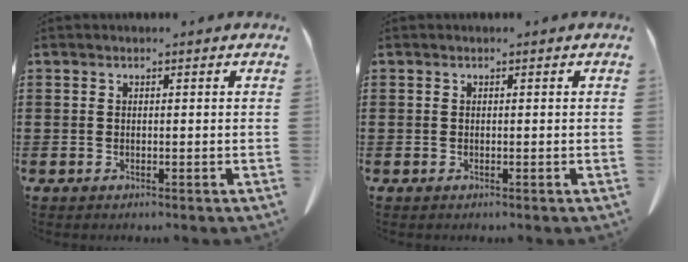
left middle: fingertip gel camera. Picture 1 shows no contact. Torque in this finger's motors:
{"motor_torque": [-0.54, -1.59, 0.04, 0.01]}